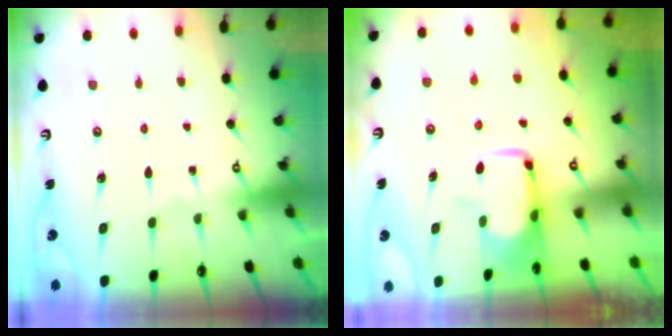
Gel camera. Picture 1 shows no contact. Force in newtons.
{"total": 1.6, "press": 1.5, "slide": 0.5}